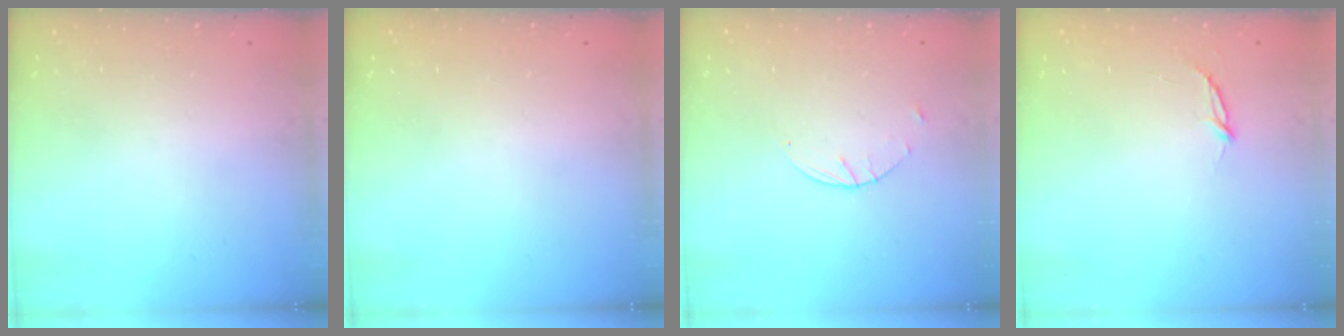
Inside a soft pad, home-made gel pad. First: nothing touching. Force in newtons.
{"total": 0.0}
{"total": 1.7, "press": 1.7, "slide": 0.3}
{"total": 2.8, "press": 2.8, "slide": 0.3}